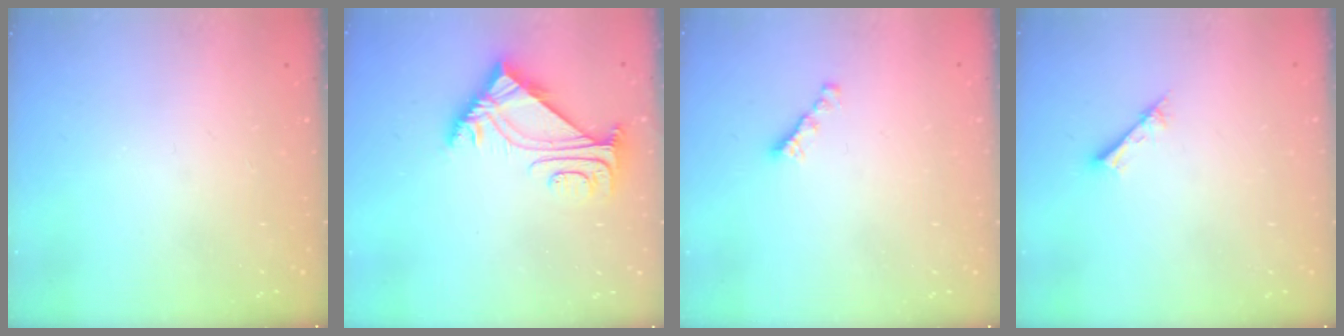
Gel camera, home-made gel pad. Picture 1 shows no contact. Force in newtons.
{"total": 5.2, "press": 5.1, "slide": 1.0}
{"total": 2.8, "press": 2.7, "slide": 0.7}
{"total": 1.7, "press": 1.7, "slide": 0.2}